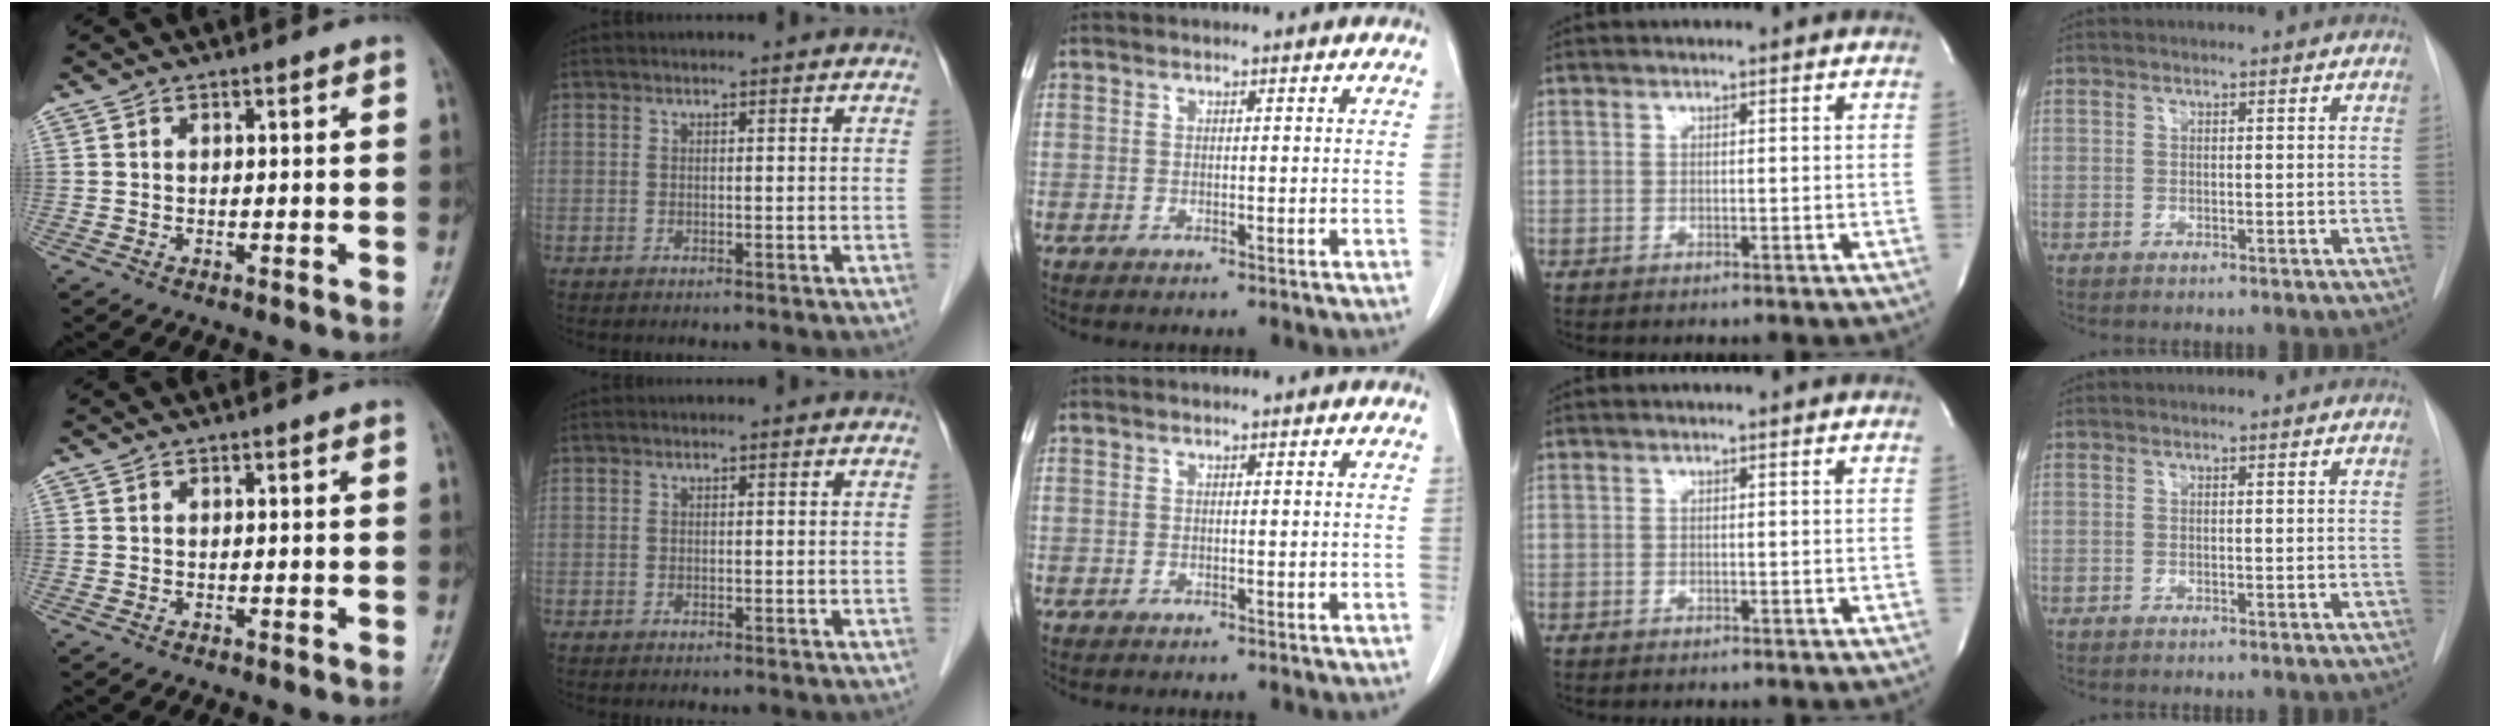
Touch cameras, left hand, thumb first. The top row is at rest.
{}